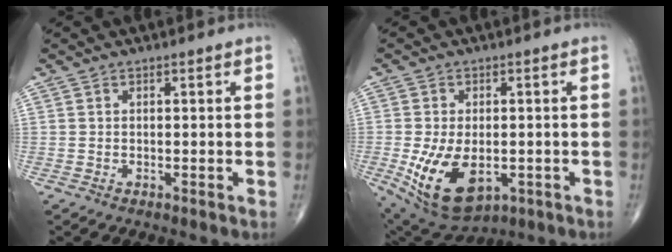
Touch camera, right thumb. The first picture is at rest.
{"total": 13.1, "force": [-3.3, 7.6, 10.2], "torque": [-0.177, -0.006, -0.033]}